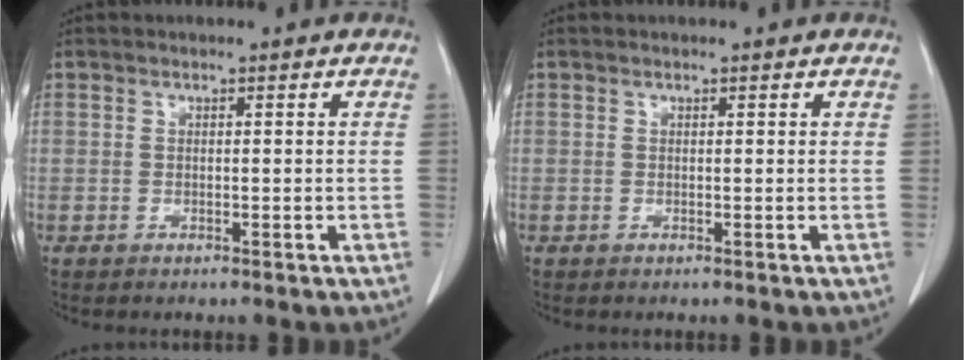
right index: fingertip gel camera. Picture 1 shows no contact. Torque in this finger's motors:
{"motor_torque": [-0.01, -0.04, 0.08, 0.02]}